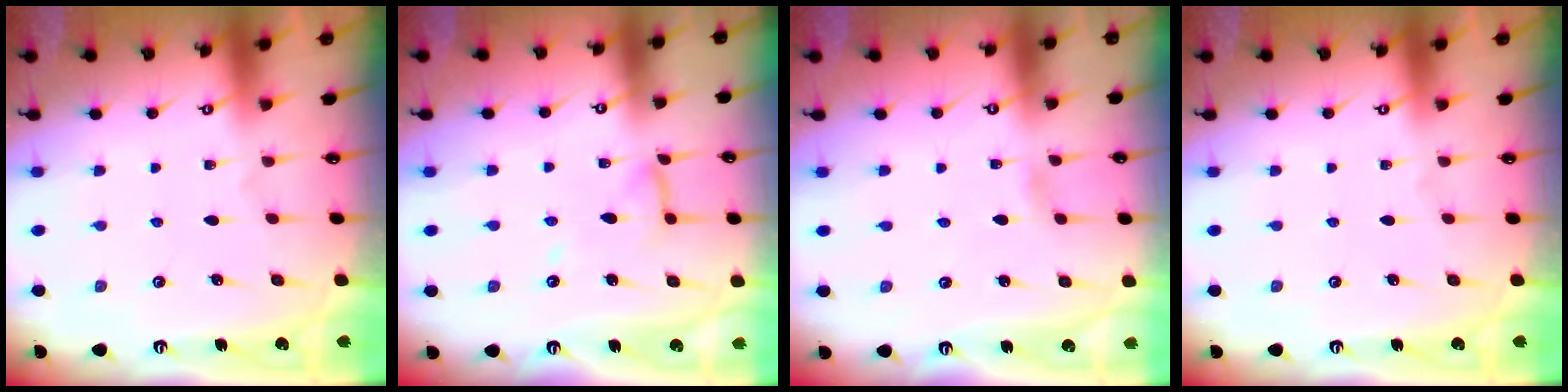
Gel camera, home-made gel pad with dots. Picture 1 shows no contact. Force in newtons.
{"total": 7.8, "press": 7.8, "slide": 0.7}
{"total": 1.2, "press": 1.2, "slide": 0.1}
{"total": 0.0}